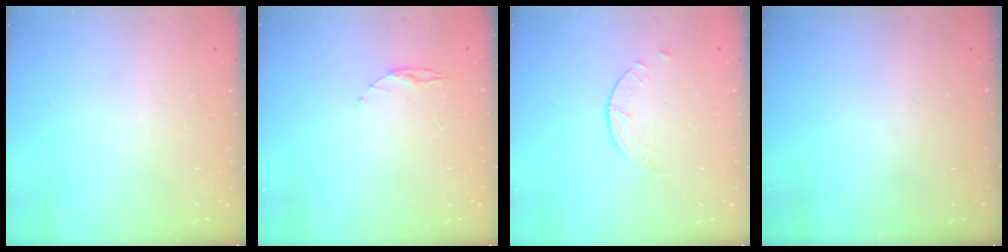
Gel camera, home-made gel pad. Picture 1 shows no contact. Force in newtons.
{"total": 4.5, "press": 4.4, "slide": 0.4}
{"total": 0.9, "press": 0.9, "slide": 0.1}
{"total": 0.0}